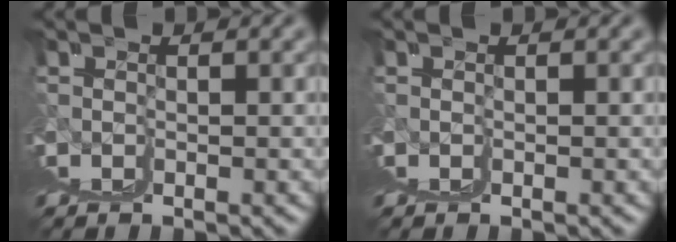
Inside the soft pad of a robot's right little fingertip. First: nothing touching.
{"total": 0.0}